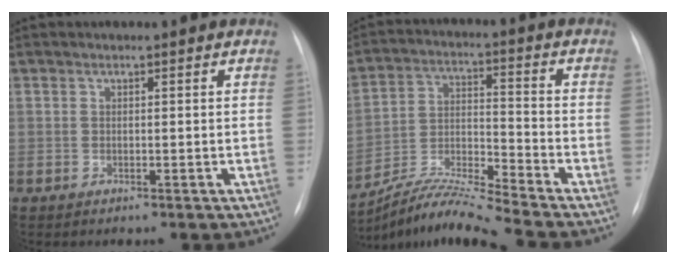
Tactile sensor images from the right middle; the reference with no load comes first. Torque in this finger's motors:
{"motor_torque": [0.17, -1.09, -0.03, 0.04]}